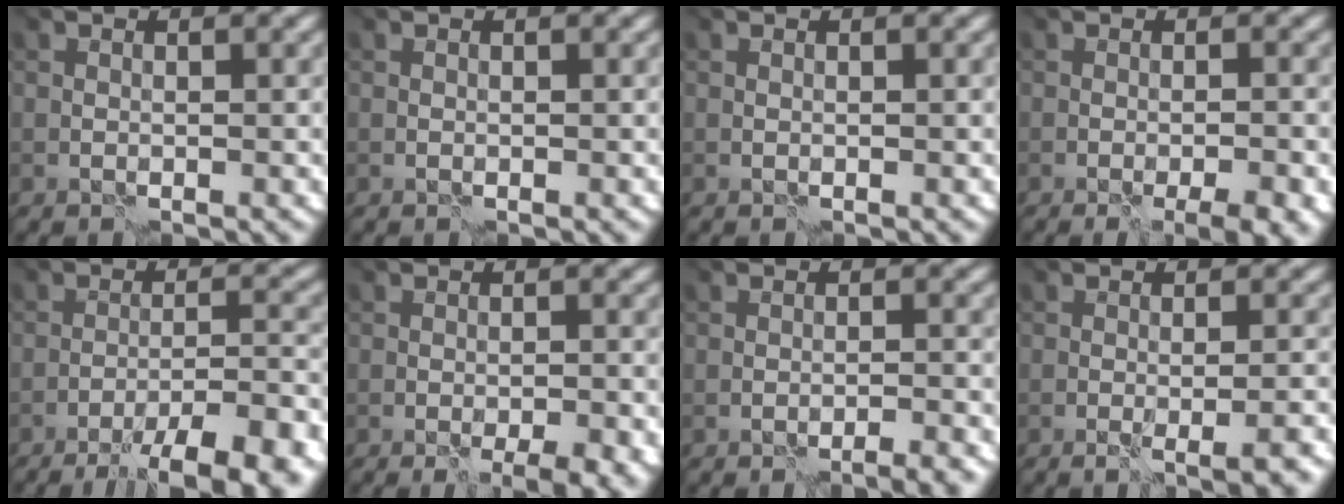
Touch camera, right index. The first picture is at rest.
{"total": 0.0}
{"total": 0.0}
{"total": 4.2, "force": [-2.4, 1.0, 3.3], "torque": [-0.026, 0.008, -0.021]}
{"total": 10.1, "force": [-8.3, 1.0, 5.6], "torque": [-0.071, 0.002, -0.098]}
{"total": 4.3, "force": [-2.5, 1.0, 3.3], "torque": [-0.025, 0.005, -0.027]}
{"total": 2.5, "force": [-2.3, -0.2, 1.0], "torque": [0.002, 0.011, -0.029]}
{"total": 3.6, "force": [-1.1, 1.0, 3.2], "torque": [-0.014, 0.020, -0.027]}